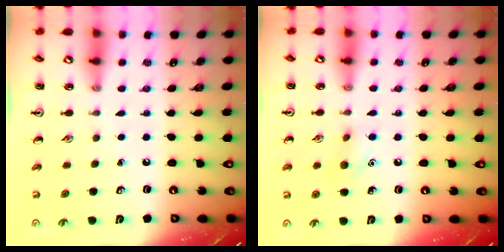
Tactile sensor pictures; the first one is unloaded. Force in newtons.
{"total": 6.9, "press": 6.6, "slide": 2.0}